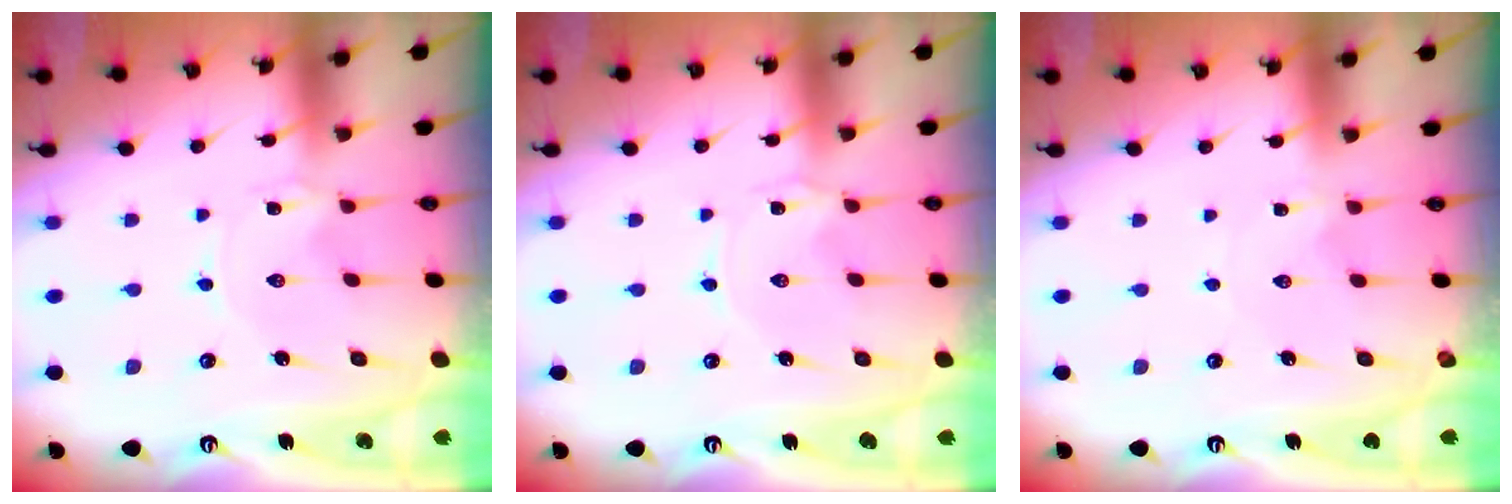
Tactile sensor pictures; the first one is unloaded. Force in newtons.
{"total": 0.0}
{"total": 0.7, "press": 0.7, "slide": 0.1}